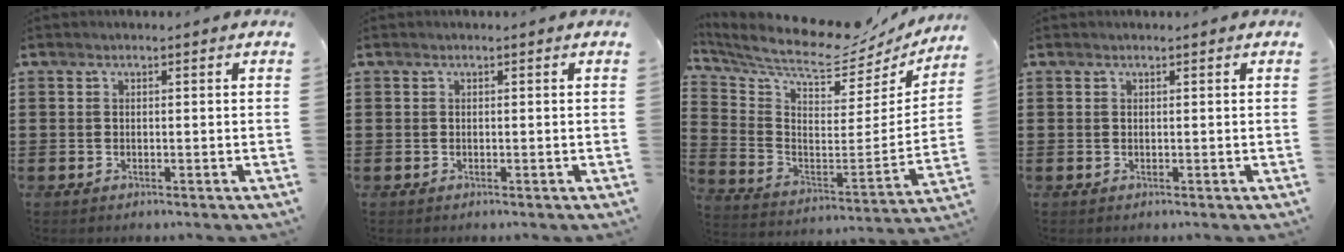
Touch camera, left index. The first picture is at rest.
{"total": 0.0}
{"total": 8.3, "force": [7.4, 1.5, 3.3], "torque": [-0.096, -0.070, 0.120]}
{"total": 0.0}